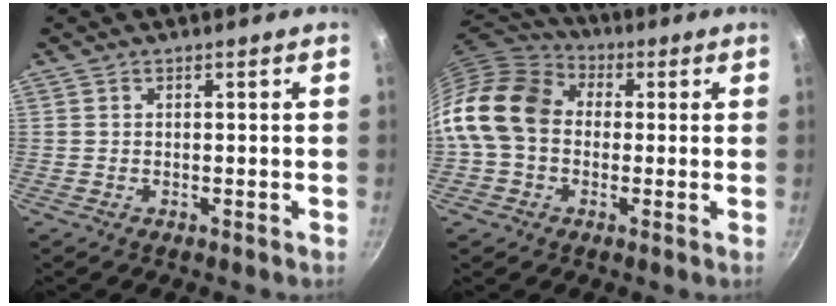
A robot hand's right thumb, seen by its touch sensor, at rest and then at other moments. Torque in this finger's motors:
{"motor_torque": [0.37, 0.70, 0.39, -0.38, 0.23]}